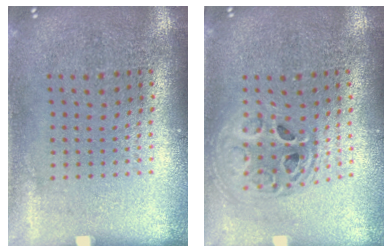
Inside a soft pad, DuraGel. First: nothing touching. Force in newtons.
{"total": 1.7, "press": 1.4, "slide": 0.9}